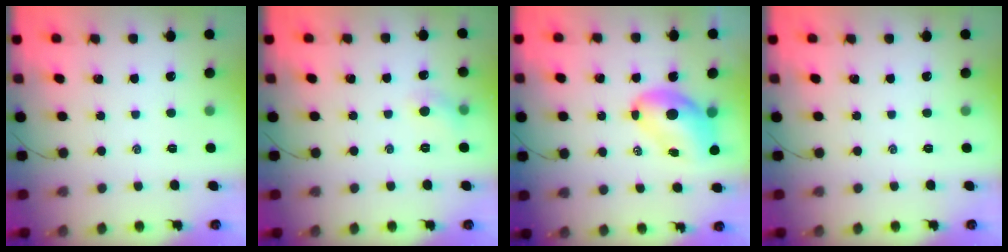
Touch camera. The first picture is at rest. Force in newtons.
{"total": 4.4, "press": 4.2, "slide": 1.2}
{"total": 8.6, "press": 8.5, "slide": 1.6}
{"total": 0.0}